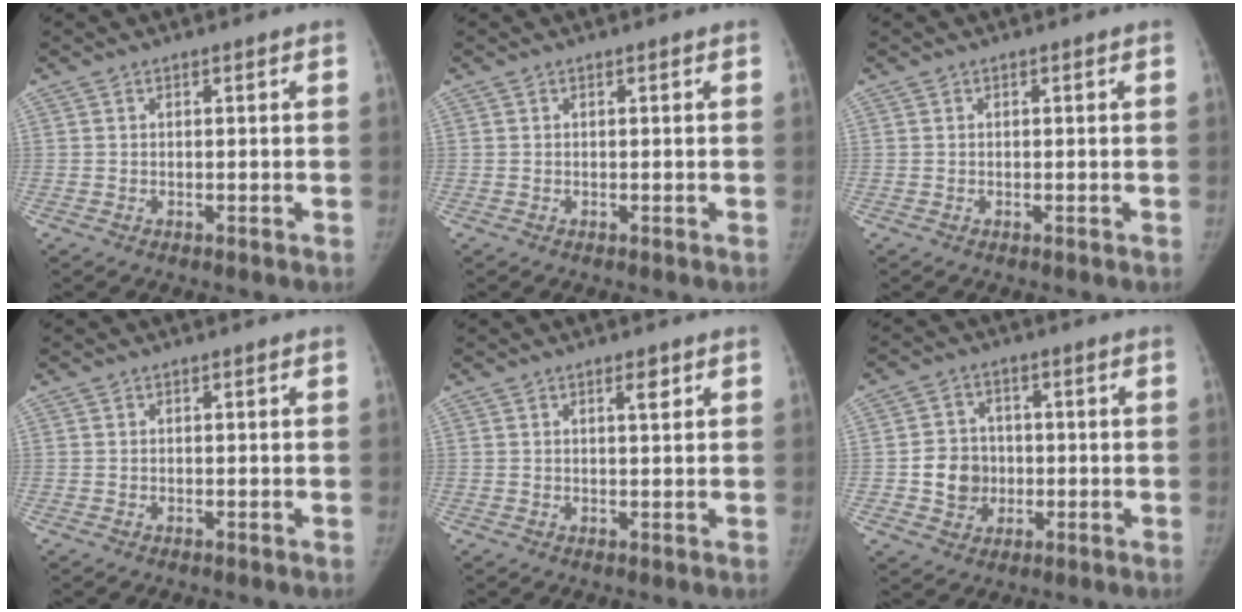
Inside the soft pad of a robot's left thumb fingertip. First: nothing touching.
{"total": 0.0}
{"total": 0.0}
{"total": 0.0}
{"total": 2.1, "force": [1.1, 0.5, 1.6], "torque": [-0.021, -0.005, 0.018]}
{"total": 7.3, "force": [-0.9, 6.6, 2.9], "torque": [-0.017, 0.007, -0.016]}